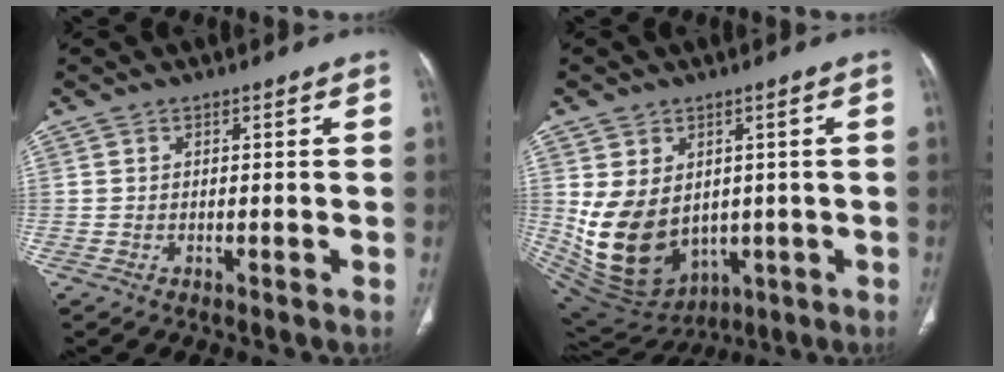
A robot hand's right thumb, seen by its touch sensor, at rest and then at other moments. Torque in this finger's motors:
{"motor_torque": [-0.41, 1.36, 1.58, 0.38, 0.21]}